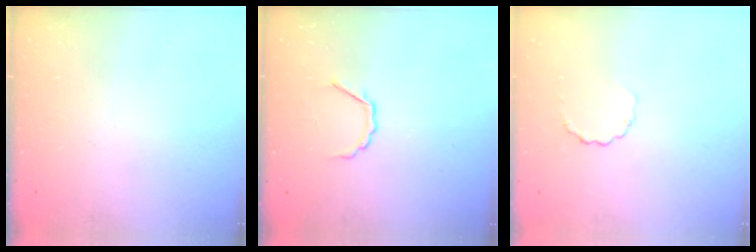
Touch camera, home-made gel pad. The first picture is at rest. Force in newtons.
{"total": 3.6, "press": 3.5, "slide": 0.8}
{"total": 2.7, "press": 2.5, "slide": 1.0}